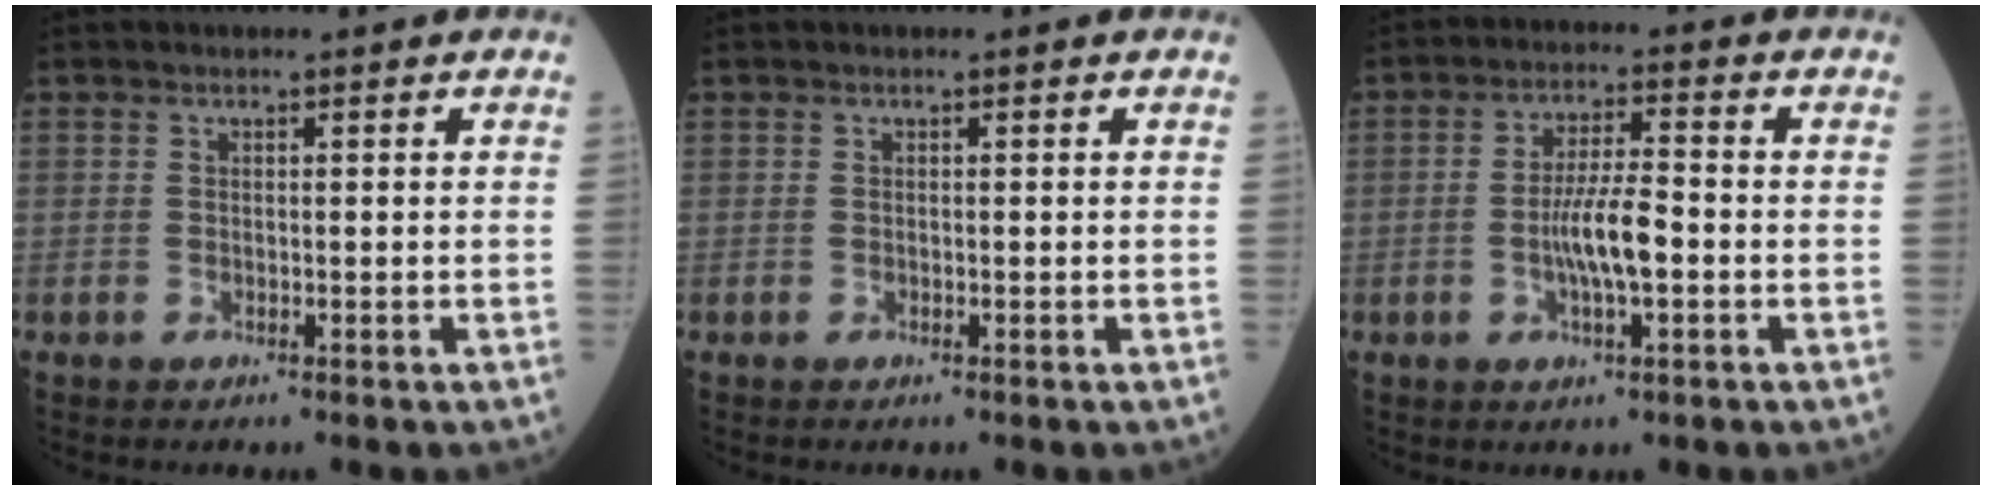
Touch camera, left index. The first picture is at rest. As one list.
[{"total": 0.0}, {"total": 6.6, "force": [-1.5, 1.0, 6.3], "torque": [-0.126, -0.002, -0.031]}]